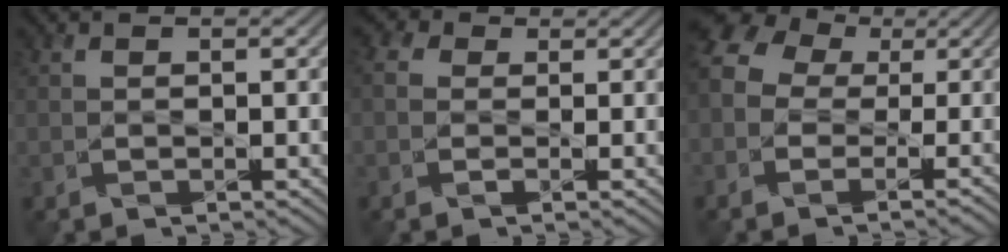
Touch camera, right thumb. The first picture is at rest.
{"total": 2.8, "force": [0.2, 2.2, 1.7], "torque": [-0.042, 0.001, -0.006]}
{"total": 9.6, "force": [-1.0, 7.9, 5.4], "torque": [-0.137, 0.002, -0.032]}